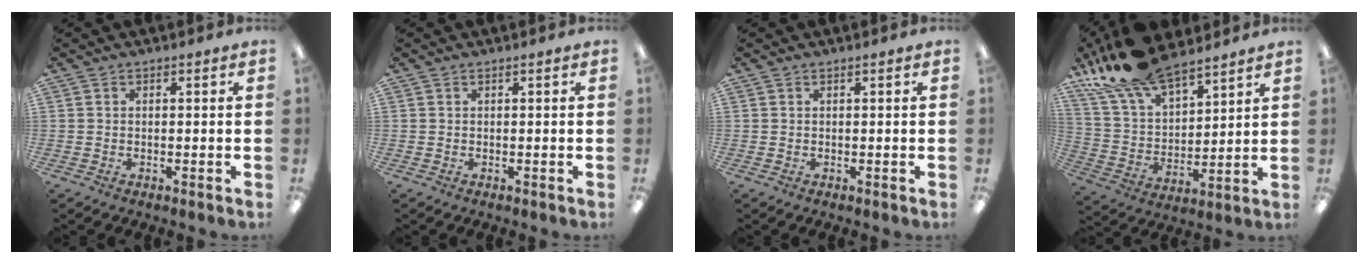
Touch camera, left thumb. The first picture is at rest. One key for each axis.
{"total": 0.0}
{"total": 0.0}
{"total": 18.7, "fx": 15.2, "fy": 7.0, "fz": 8.4, "tx": -0.184, "ty": -0.080, "tz": 0.279}